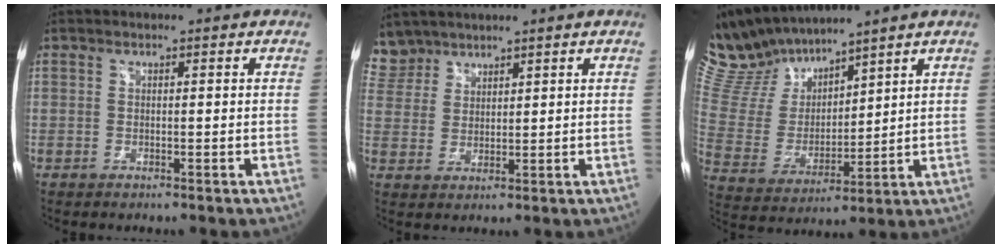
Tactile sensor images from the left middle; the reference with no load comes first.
{"total": 5.2, "force": [4.6, 2.4, -0.5], "torque": [0.012, 0.009, 0.100]}
{"total": 12.9, "force": [11.9, 3.3, 3.7], "torque": [-0.096, 0.013, 0.251]}